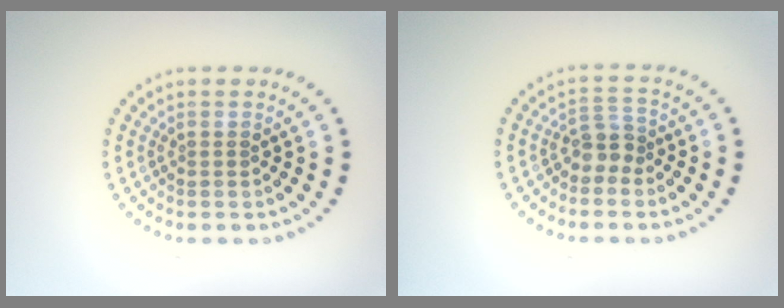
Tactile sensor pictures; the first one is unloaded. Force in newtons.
{"total": 2.2, "press": 1.6, "slide": 1.4}